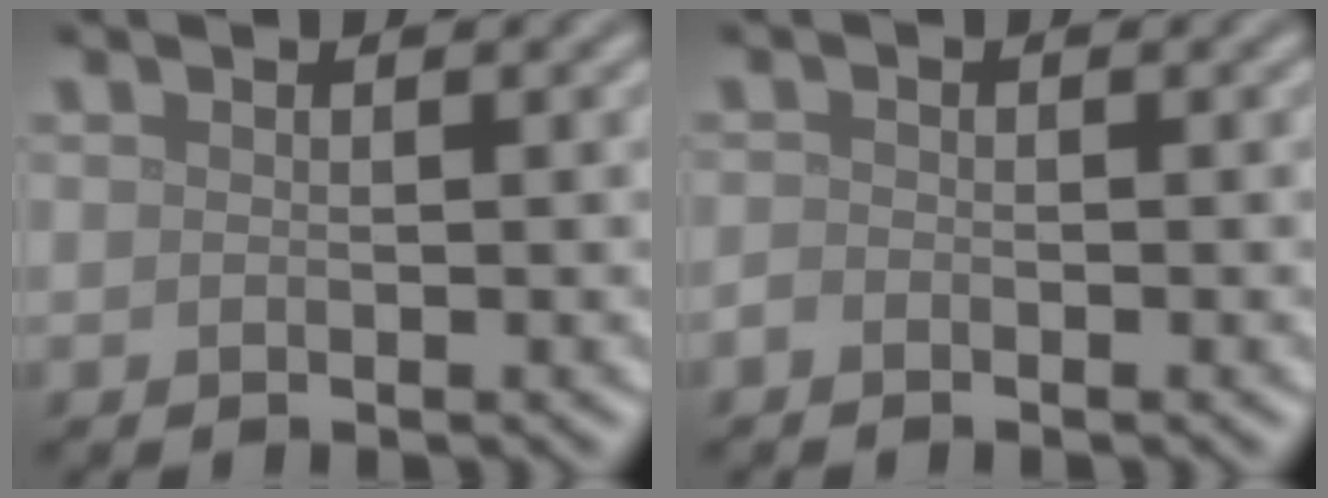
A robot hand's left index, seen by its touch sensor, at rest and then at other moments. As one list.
[{"total": 0.6, "force": [-0.6, 0.3, 0.2], "torque": [-0.002, -0.002, -0.012]}]